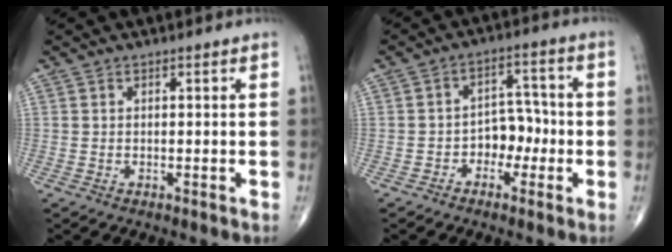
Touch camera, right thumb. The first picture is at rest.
{"total": 6.1, "force": [-2.0, 4.4, 3.7], "torque": [-0.019, 0.033, -0.041]}